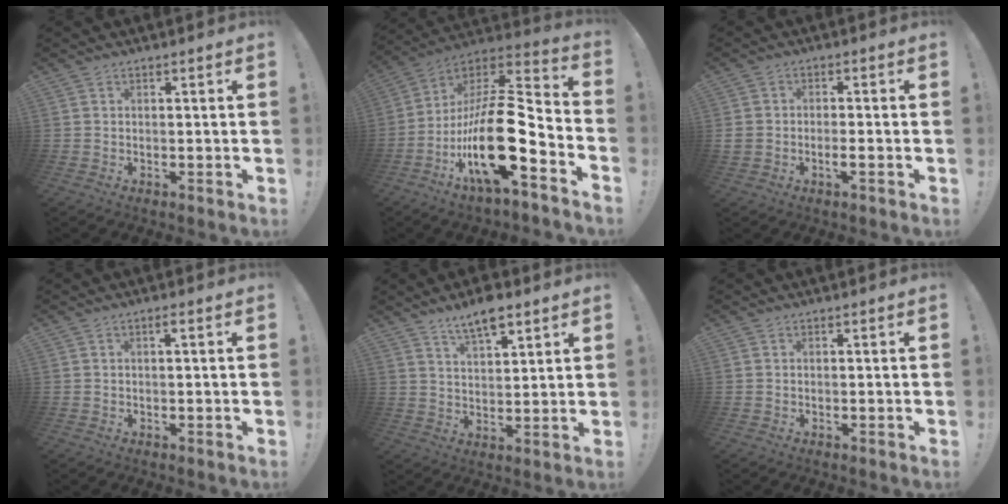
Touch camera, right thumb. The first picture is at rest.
{"total": 22.2, "force": [-7.4, 6.5, 19.9], "torque": [-0.364, 0.018, -0.128]}
{"total": 3.0, "force": [-1.4, 1.5, 2.2], "torque": [-0.042, 0.004, -0.025]}
{"total": 1.0, "force": [0.1, -0.1, 1.0], "torque": [-0.012, -0.002, -0.001]}
{"total": 8.5, "force": [6.1, 3.0, 5.1], "torque": [-0.085, -0.030, 0.108]}
{"total": 0.0}